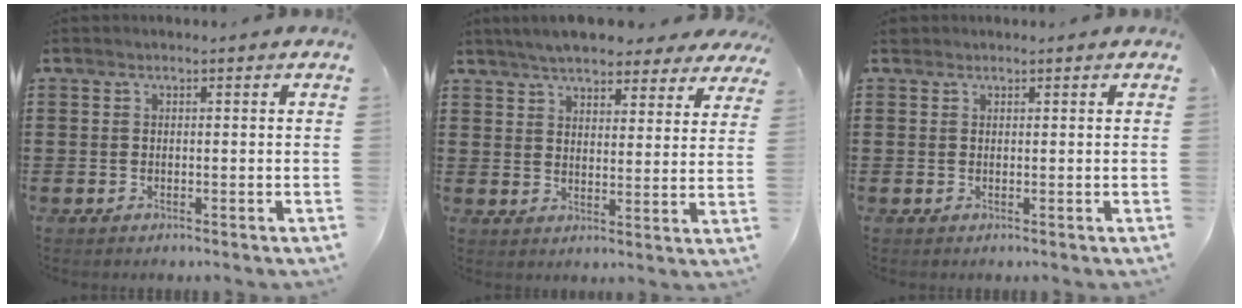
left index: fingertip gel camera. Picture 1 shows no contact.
{"total": 5.8, "force": [5.5, 1.0, 1.8], "torque": [-0.056, -0.013, 0.101]}
{"total": 0.7, "force": [0.6, 0.4, 0.1], "torque": [-0.005, 0.003, 0.012]}